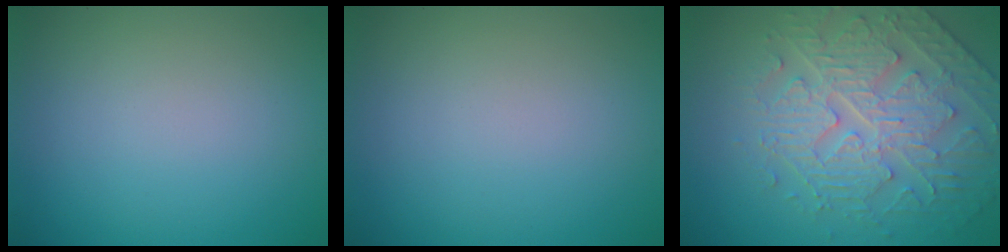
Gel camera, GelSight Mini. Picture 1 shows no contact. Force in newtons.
{"total": 0.0}
{"total": 4.6, "press": 4.6, "slide": 0.1}